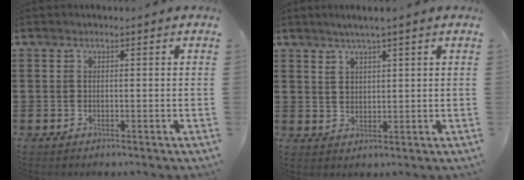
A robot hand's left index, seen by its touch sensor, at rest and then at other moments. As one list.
[{"total": 2.3, "force": [1.6, 0.7, 1.5], "torque": [-0.031, 0.005, 0.028]}]